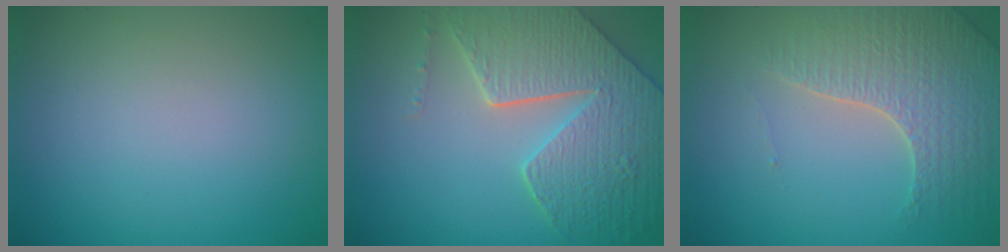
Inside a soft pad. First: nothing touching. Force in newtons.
{"total": 8.3, "press": 6.1, "slide": 5.7}
{"total": 3.9, "press": 3.9, "slide": 0.6}